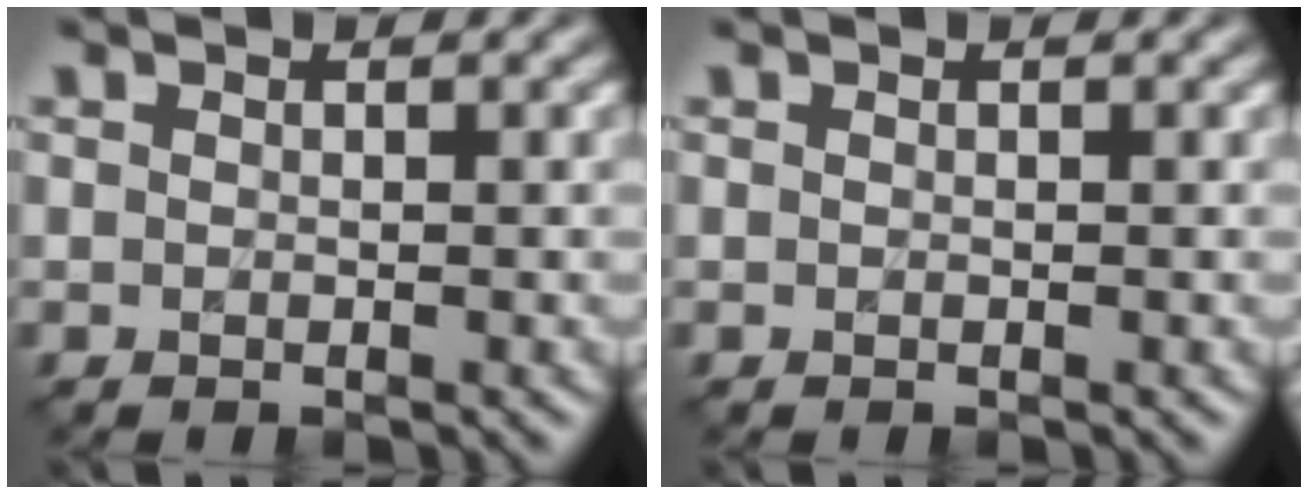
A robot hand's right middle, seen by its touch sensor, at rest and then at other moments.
{"total": 0.0}